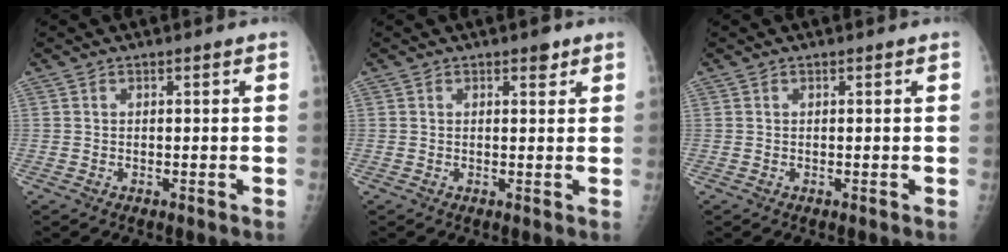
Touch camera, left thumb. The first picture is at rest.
{"total": 1.8, "force": [1.2, 0.8, 1.0], "torque": [-0.004, -0.005, 0.014]}
{"total": 0.0}